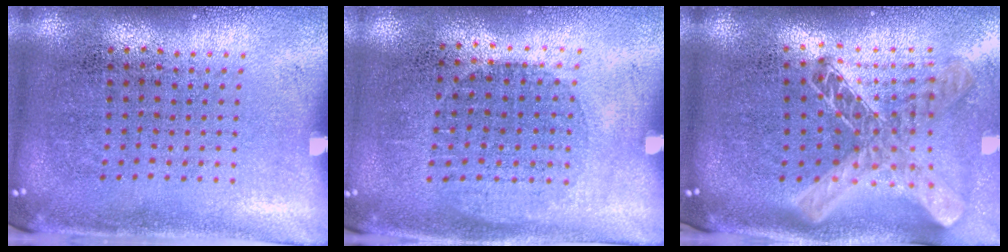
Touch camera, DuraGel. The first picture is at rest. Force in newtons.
{"total": 1.0, "press": 0.9, "slide": 0.4}
{"total": 1.8, "press": 1.5, "slide": 0.9}